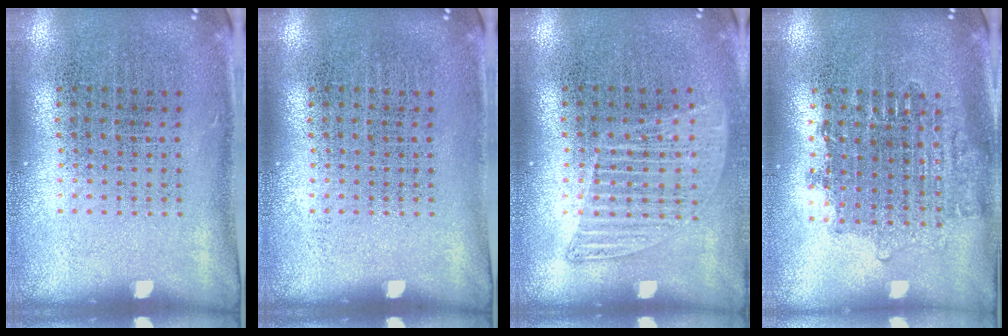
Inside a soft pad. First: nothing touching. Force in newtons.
{"total": 0.0}
{"total": 1.3, "press": 1.1, "slide": 0.6}
{"total": 1.6, "press": 1.3, "slide": 0.9}